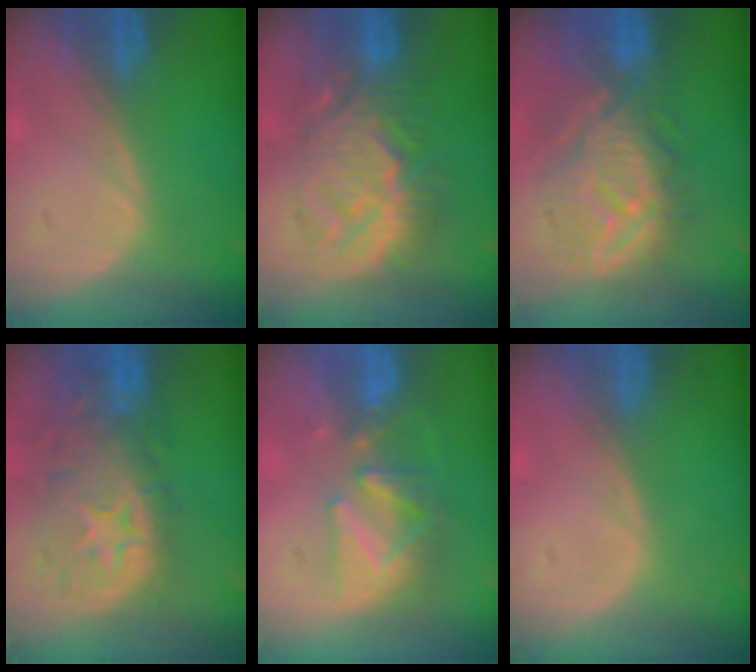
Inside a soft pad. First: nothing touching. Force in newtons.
{"total": 10.5, "press": 10.5, "slide": 0.5}
{"total": 10.7, "press": 10.2, "slide": 3.5}
{"total": 11.4, "press": 9.8, "slide": 5.7}
{"total": 8.6, "press": 8.0, "slide": 3.1}
{"total": 0.0}